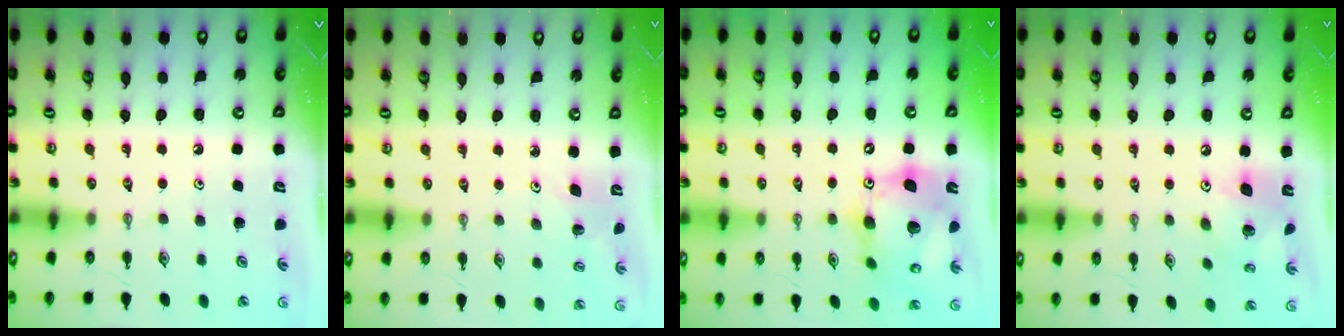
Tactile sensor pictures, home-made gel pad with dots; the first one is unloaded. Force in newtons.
{"total": 3.0, "press": 2.2, "slide": 2.0}
{"total": 18.0, "press": 17.7, "slide": 3.1}
{"total": 11.5, "press": 11.5, "slide": 1.1}